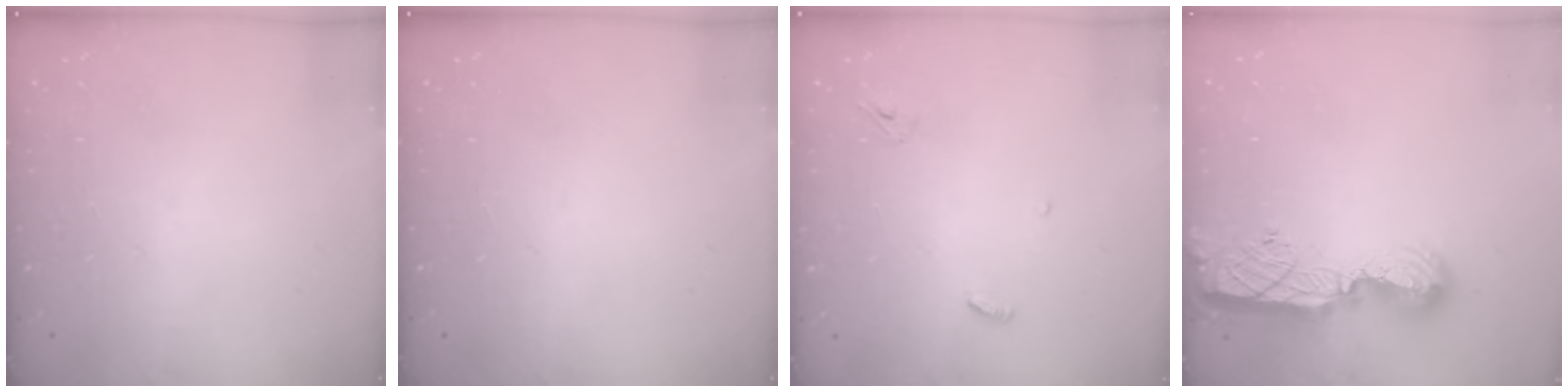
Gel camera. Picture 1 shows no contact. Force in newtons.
{"total": 0.0}
{"total": 3.5, "press": 3.5, "slide": 0.3}
{"total": 13.8, "press": 13.8, "slide": 1.5}